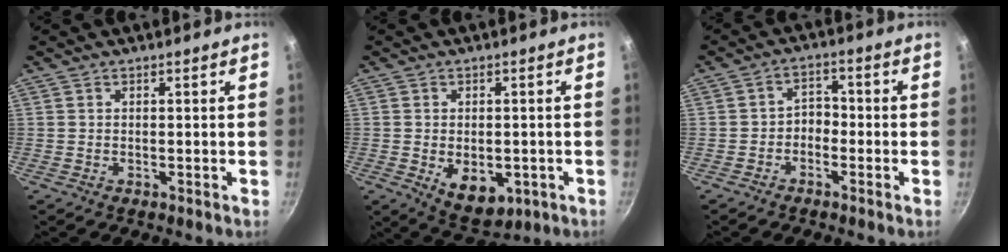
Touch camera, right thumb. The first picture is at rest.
{"total": 8.4, "force": [-2.2, 5.3, 6.2], "torque": [-0.068, -0.005, -0.014]}
{"total": 3.4, "force": [-1.7, 2.4, 1.7], "torque": [-0.011, 0.028, -0.034]}